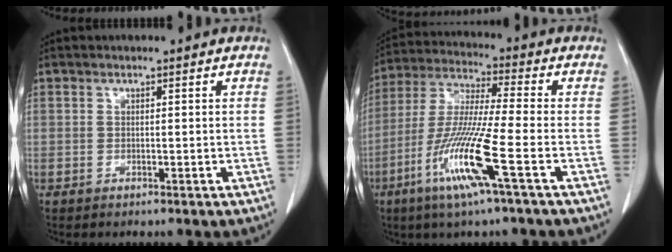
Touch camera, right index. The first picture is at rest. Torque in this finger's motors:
{"motor_torque": [1.85, -0.29, 0.55, 0.21]}